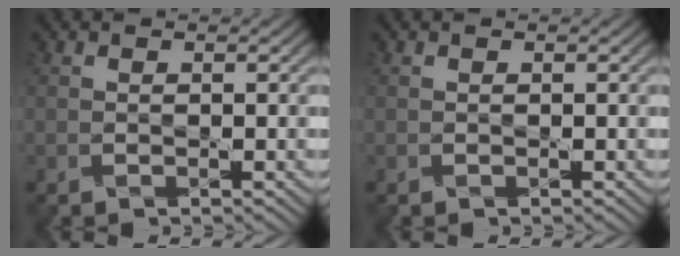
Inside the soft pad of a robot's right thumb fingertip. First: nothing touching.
{"total": 0.0}